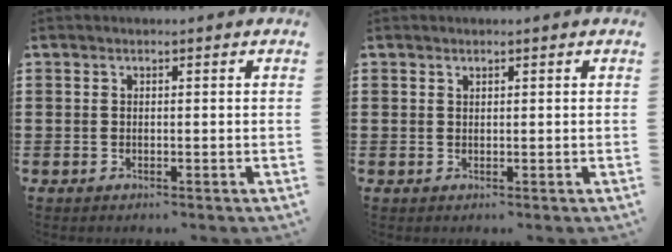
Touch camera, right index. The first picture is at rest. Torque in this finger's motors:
{"motor_torque": [-0.37, 0.09, -0.03, -0.01]}